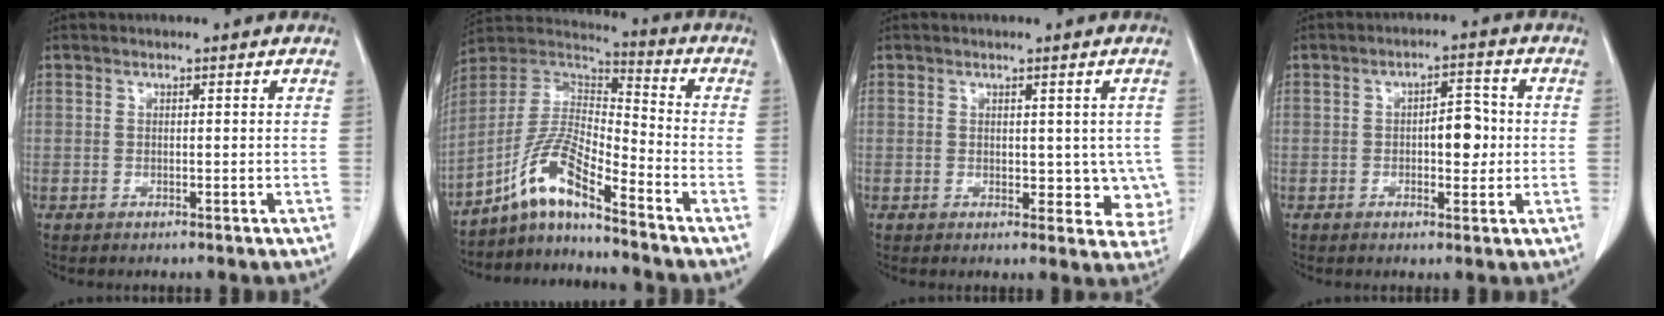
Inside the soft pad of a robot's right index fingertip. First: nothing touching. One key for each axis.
{"total": 10.5, "fx": -7.6, "fy": 0.7, "fz": 7.2, "tx": -0.161, "ty": 0.015, "tz": -0.145}
{"total": 5.2, "fx": 0.7, "fy": 3.5, "fz": 3.8, "tx": -0.013, "ty": -0.004, "tz": 0.016}
{"total": 4.9, "fx": 0.0, "fy": 2.3, "fz": 4.4, "tx": -0.056, "ty": 0.011, "tz": 0.004}